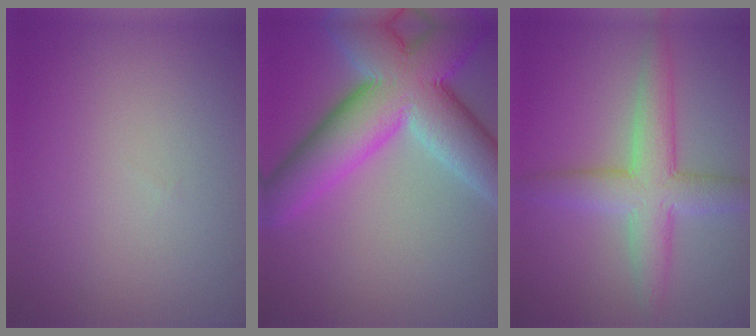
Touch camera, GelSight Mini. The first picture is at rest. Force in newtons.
{"total": 12.3, "press": 12.2, "slide": 0.9}
{"total": 5.5, "press": 5.5, "slide": 0.2}